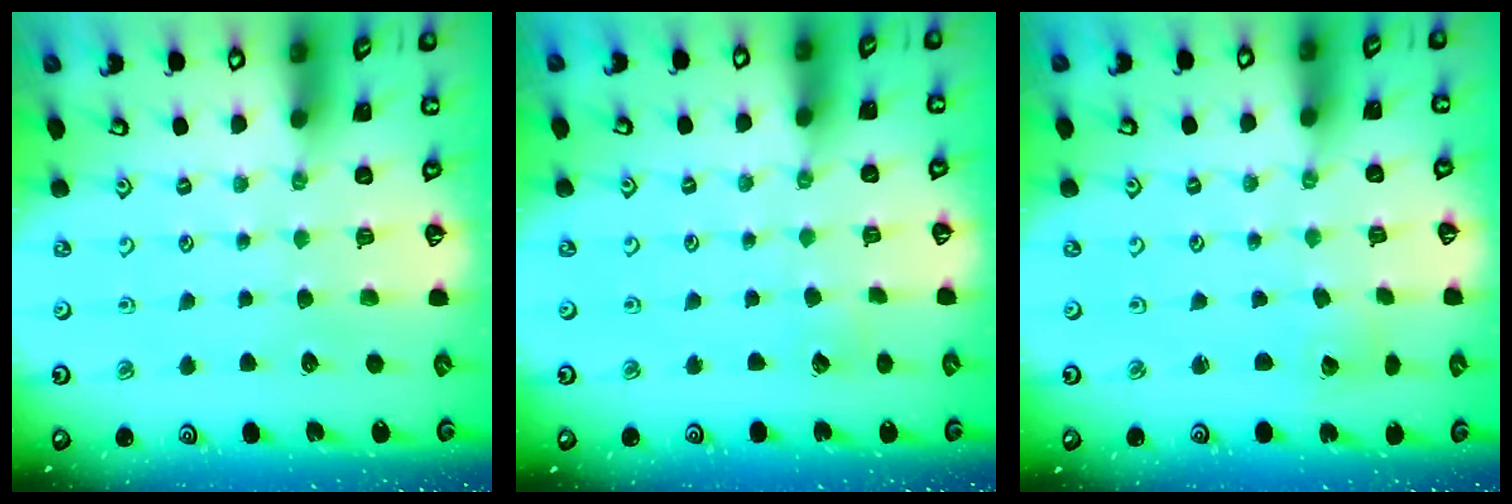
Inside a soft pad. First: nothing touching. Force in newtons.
{"total": 2.2, "press": 2.2, "slide": 0.2}
{"total": 1.4, "press": 1.4, "slide": 0.1}